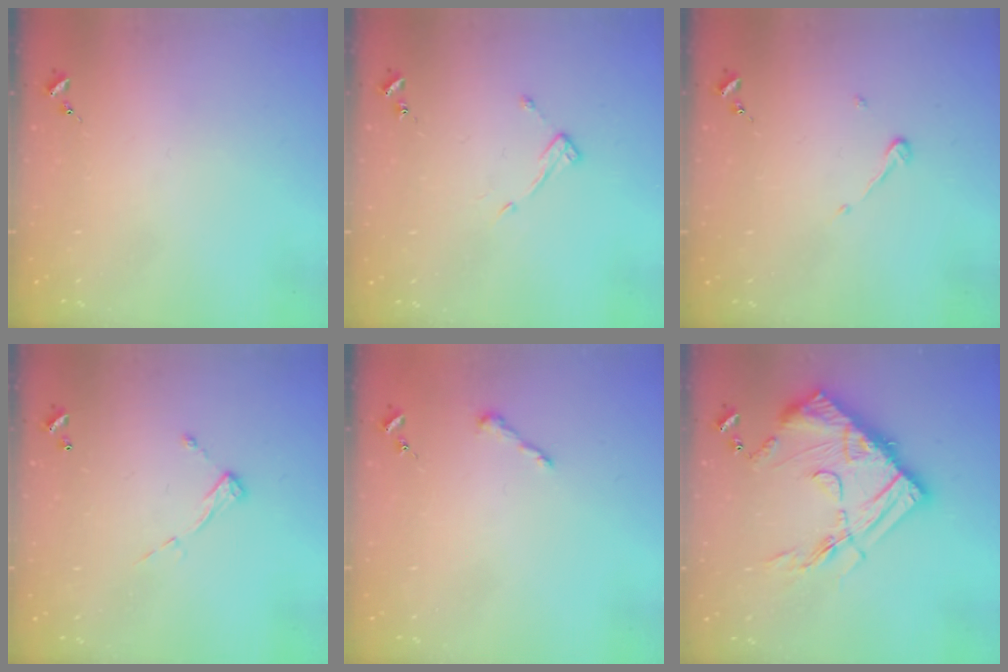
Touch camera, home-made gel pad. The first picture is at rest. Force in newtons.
{"total": 7.1, "press": 7.1, "slide": 0.5}
{"total": 3.7, "press": 3.7, "slide": 0.3}
{"total": 6.3, "press": 6.3, "slide": 0.3}
{"total": 3.6, "press": 3.6, "slide": 0.4}
{"total": 21.5, "press": 21.4, "slide": 1.6}